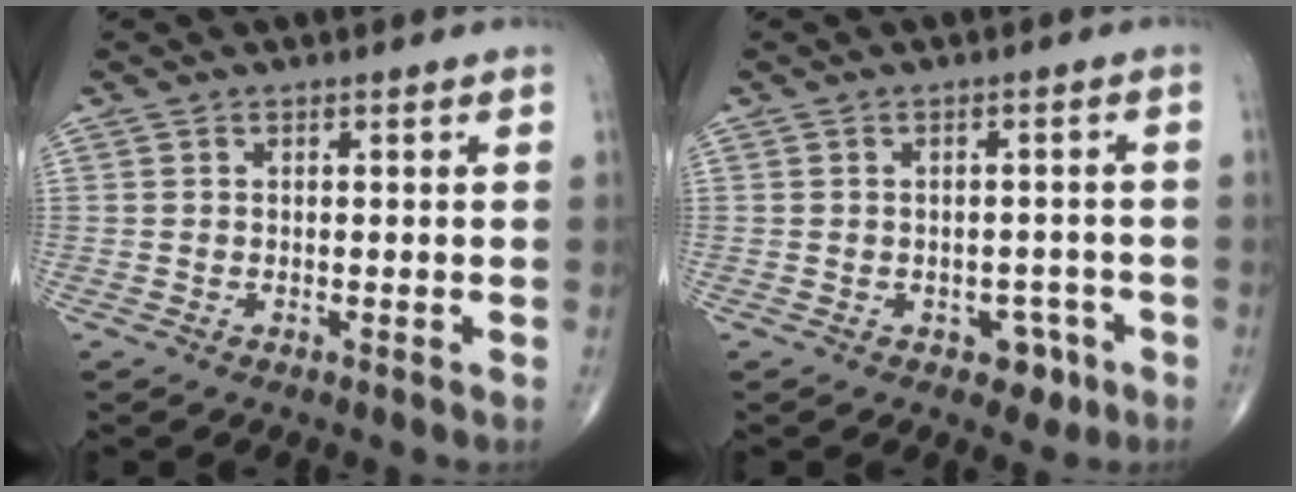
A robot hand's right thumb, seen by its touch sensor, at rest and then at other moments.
{"total": 3.9, "force": [-2.0, 2.8, 2.0], "torque": [-0.004, 0.013, -0.022]}